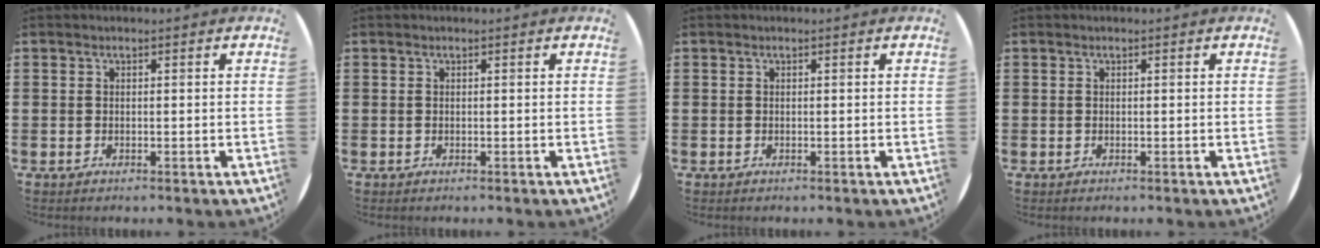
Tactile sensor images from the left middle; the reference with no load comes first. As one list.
[{"total": 0.0}, {"total": 0.0}, {"total": 0.0}]